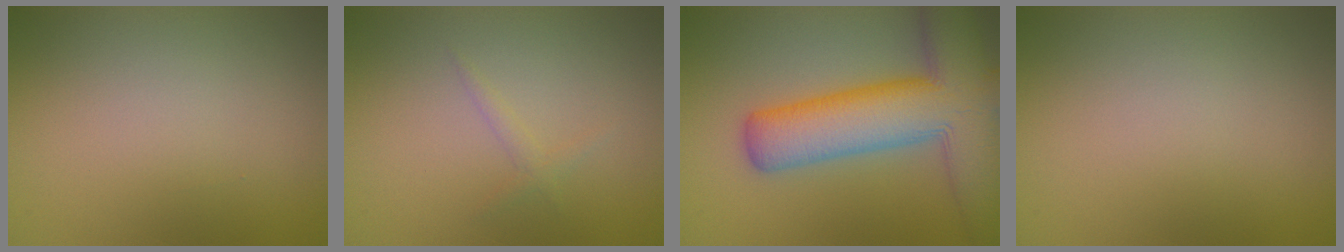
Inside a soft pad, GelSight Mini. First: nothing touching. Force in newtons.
{"total": 0.8, "press": 0.8, "slide": 0.0}
{"total": 11.7, "press": 11.7, "slide": 0.7}
{"total": 0.0}